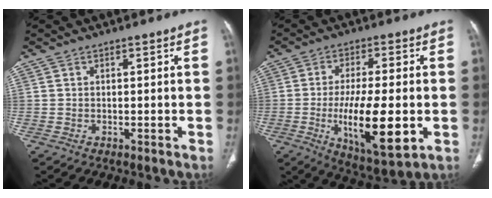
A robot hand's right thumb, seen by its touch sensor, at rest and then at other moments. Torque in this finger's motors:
{"motor_torque": [1.83, 3.07, 1.49, -0.03, 0.57]}